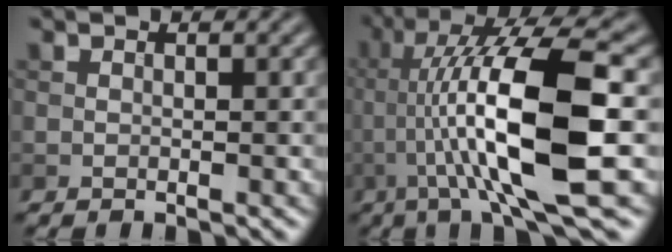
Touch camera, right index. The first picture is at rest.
{"total": 12.9, "force": [-1.5, 2.5, 12.5], "torque": [-0.218, 0.016, -0.025]}